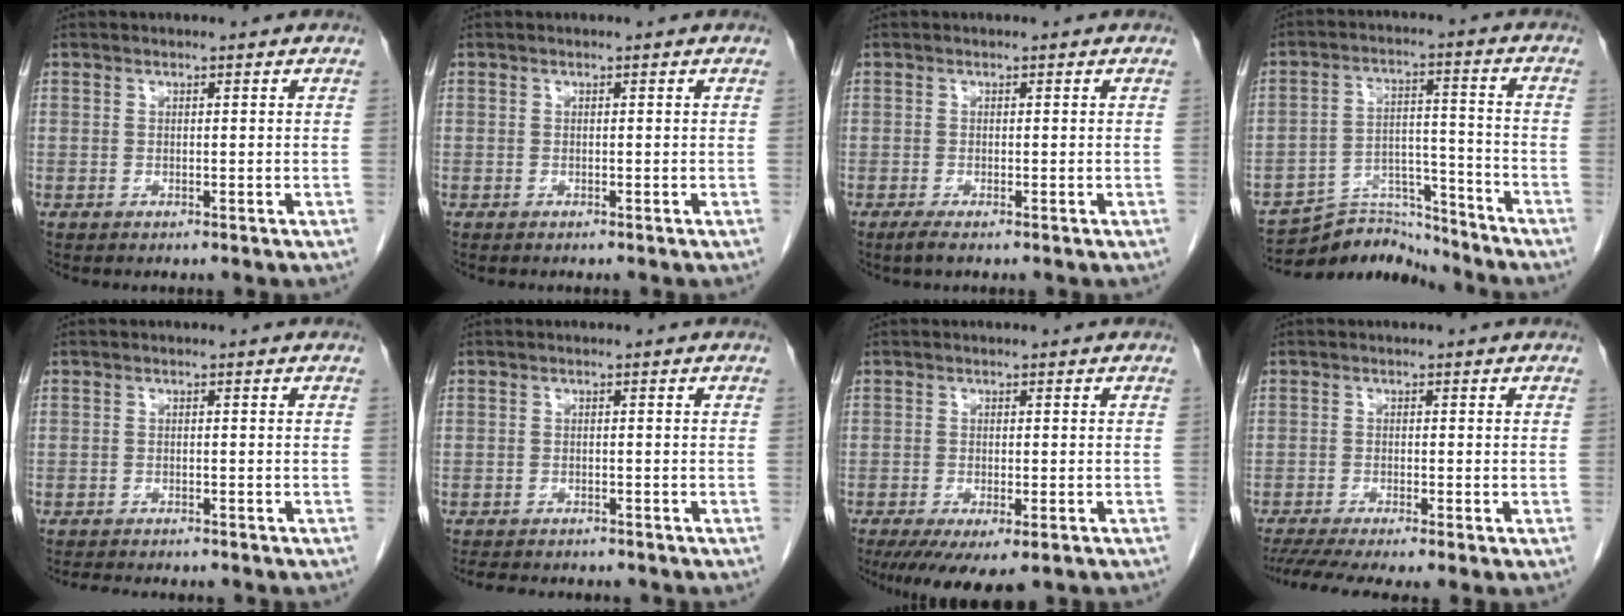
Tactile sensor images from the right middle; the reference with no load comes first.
{"total": 0.0}
{"total": 1.3, "force": [-0.9, 0.0, 0.9], "torque": [-0.024, -0.005, -0.018]}
{"total": 9.5, "force": [-9.4, 1.4, 0.0], "torque": [0.008, 0.031, -0.164]}
{"total": 5.3, "force": [-4.8, 1.1, 2.0], "torque": [-0.031, -0.010, -0.067]}
{"total": 7.0, "force": [-6.3, 1.9, 2.5], "torque": [-0.039, -0.006, -0.086]}
{"total": 8.2, "force": [-5.4, 2.5, 5.7], "torque": [-0.084, -0.020, -0.082]}
{"total": 7.2, "force": [-5.6, 0.2, 4.6], "torque": [-0.073, -0.013, -0.093]}